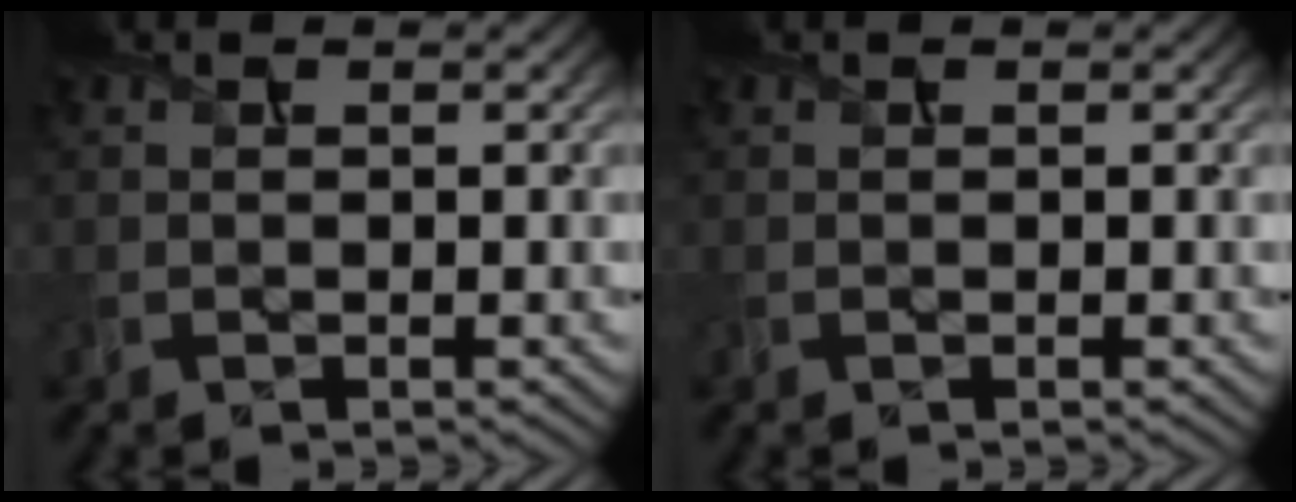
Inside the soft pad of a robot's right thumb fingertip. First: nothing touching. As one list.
[{"total": 0.0}]